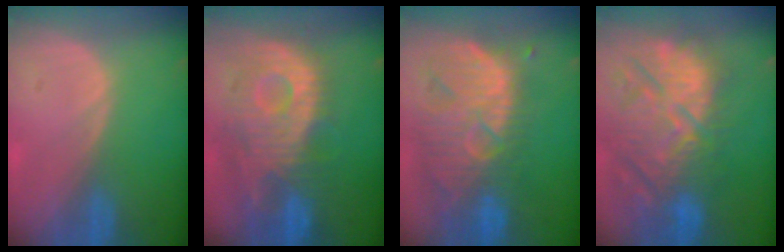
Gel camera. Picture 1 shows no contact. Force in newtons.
{"total": 12.1, "press": 10.7, "slide": 5.5}
{"total": 12.5, "press": 11.0, "slide": 6.0}
{"total": 13.9, "press": 12.6, "slide": 5.9}